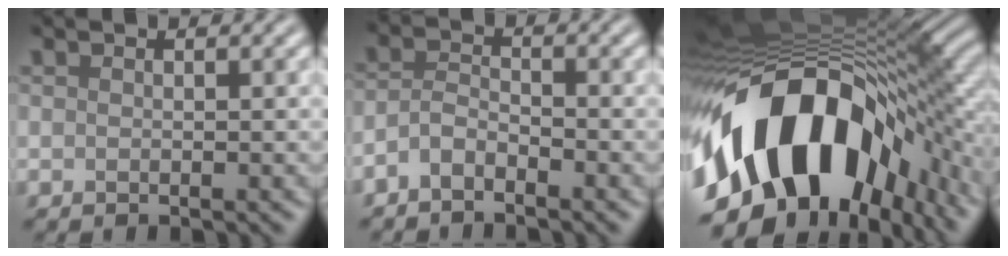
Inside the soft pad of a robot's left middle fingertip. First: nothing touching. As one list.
[{"total": 2.2, "force": [-1.7, 0.9, 1.1], "torque": [-0.024, 0.009, -0.044]}, {"total": 17.1, "force": [-5.1, 9.9, 12.9], "torque": [-0.229, -0.009, -0.082]}]